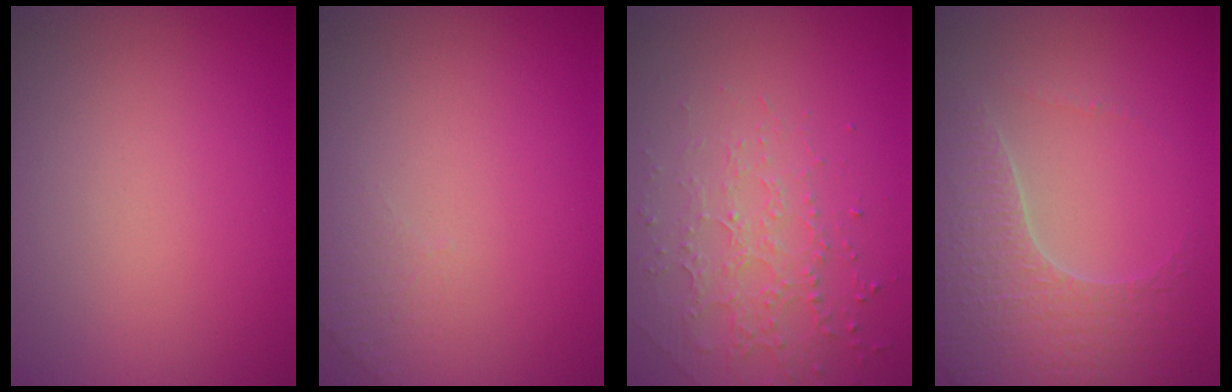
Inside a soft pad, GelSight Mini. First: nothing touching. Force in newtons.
{"total": 1.3, "press": 1.2, "slide": 0.3}
{"total": 2.1, "press": 1.9, "slide": 0.9}
{"total": 4.3, "press": 4.0, "slide": 1.5}